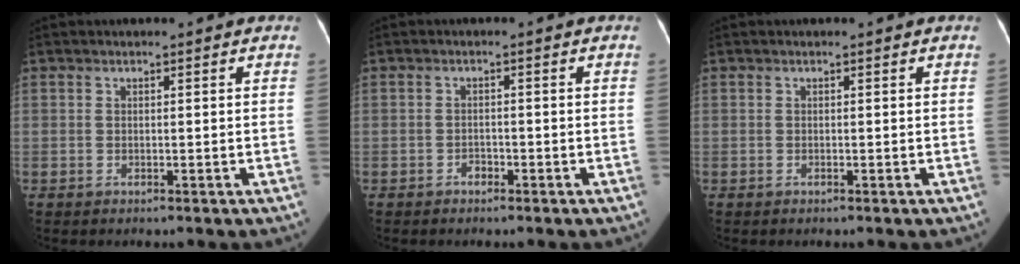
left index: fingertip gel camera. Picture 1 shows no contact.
{"total": 1.1, "force": [-0.9, 0.5, 0.2], "torque": [-0.004, -0.001, -0.019]}
{"total": 0.0}